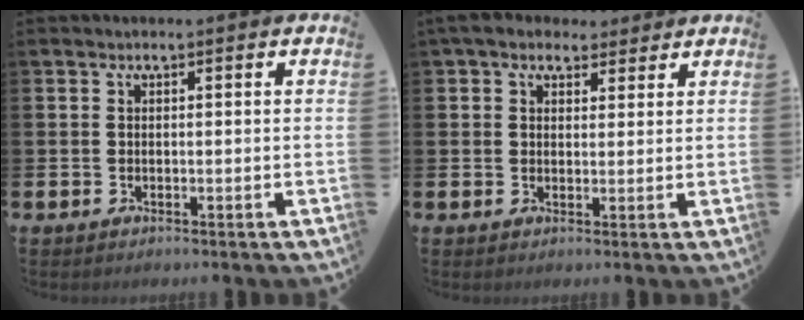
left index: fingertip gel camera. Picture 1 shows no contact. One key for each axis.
{"total": 5.1, "fx": 4.3, "fy": 2.6, "fz": 1.1, "tx": -0.025, "ty": -0.012, "tz": 0.077}